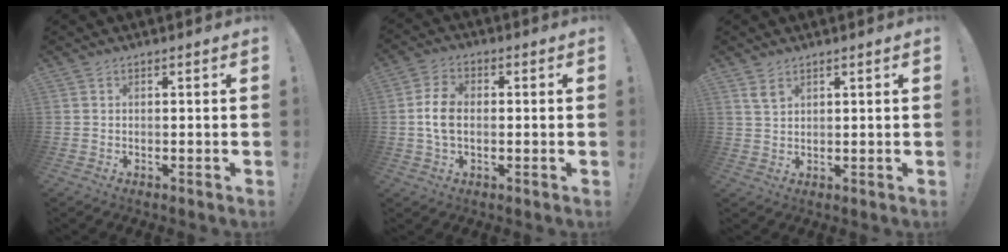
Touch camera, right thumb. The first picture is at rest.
{"total": 7.4, "force": [-0.5, 4.7, 5.6], "torque": [-0.109, 0.001, -0.011]}
{"total": 3.2, "force": [2.3, 1.6, 1.7], "torque": [-0.020, -0.013, 0.040]}